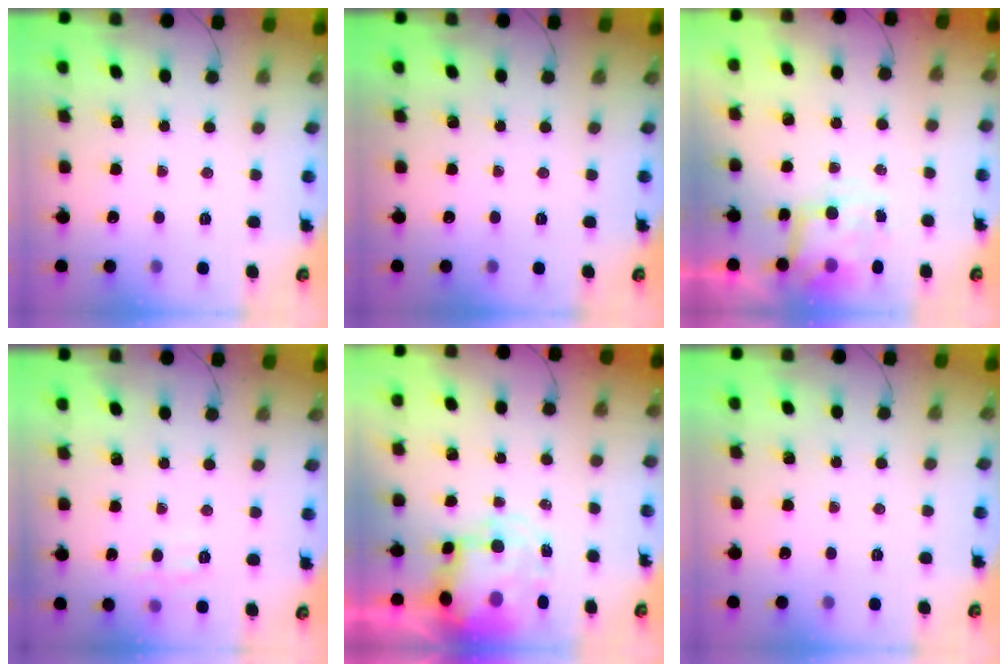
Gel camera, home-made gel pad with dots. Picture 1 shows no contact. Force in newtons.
{"total": 0.0}
{"total": 7.1, "press": 7.1, "slide": 0.1}
{"total": 5.8, "press": 5.8, "slide": 1.1}
{"total": 7.4, "press": 7.0, "slide": 2.5}
{"total": 0.0}